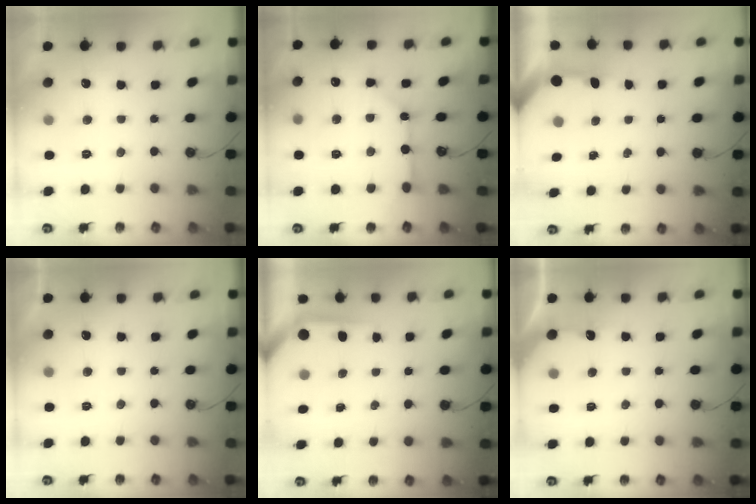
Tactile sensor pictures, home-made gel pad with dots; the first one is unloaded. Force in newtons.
{"total": 9.3, "press": 9.3, "slide": 0.2}
{"total": 3.3, "press": 3.2, "slide": 0.3}
{"total": 0.6, "press": 0.5, "slide": 0.2}
{"total": 3.5, "press": 3.5, "slide": 0.4}
{"total": 3.2, "press": 3.2, "slide": 0.5}